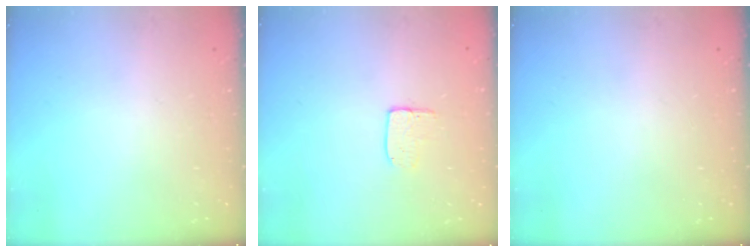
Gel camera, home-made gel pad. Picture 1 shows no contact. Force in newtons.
{"total": 6.1, "press": 6.1, "slide": 0.4}
{"total": 0.0}